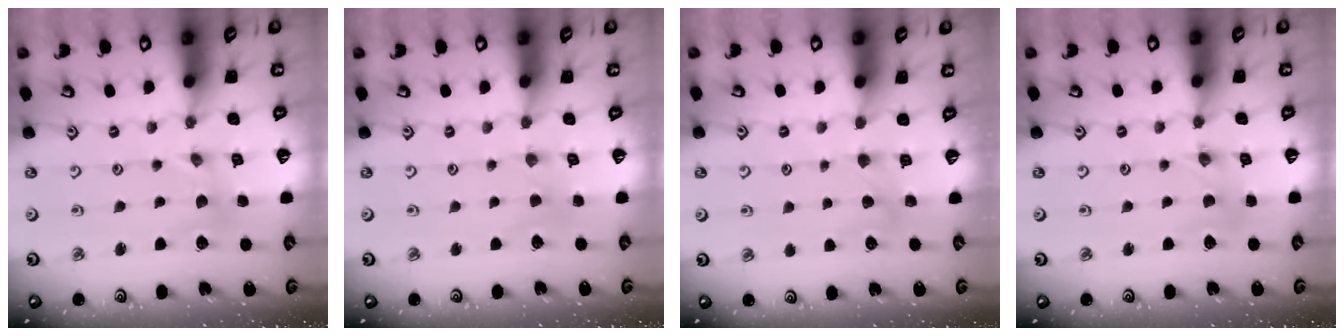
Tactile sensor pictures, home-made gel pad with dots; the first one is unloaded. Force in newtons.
{"total": 1.1, "press": 1.0, "slide": 0.2}
{"total": 4.0, "press": 4.0, "slide": 0.6}
{"total": 0.6, "press": 0.6, "slide": 0.1}